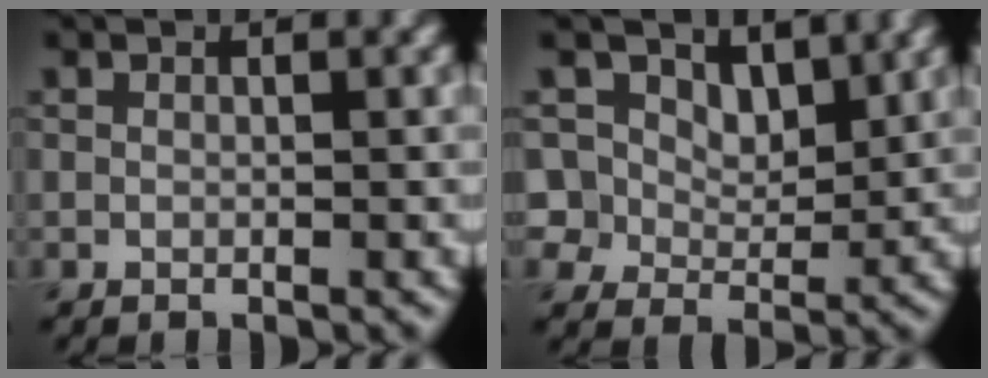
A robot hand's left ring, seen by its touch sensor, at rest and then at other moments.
{"total": 8.3, "force": [5.1, 5.3, 3.9], "torque": [-0.089, 0.002, 0.075]}